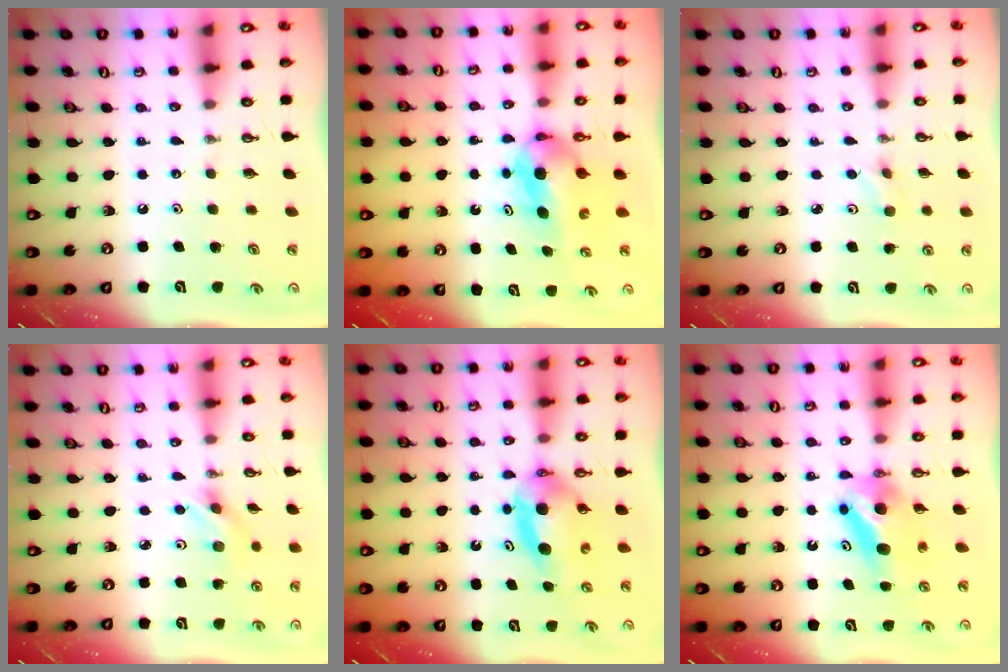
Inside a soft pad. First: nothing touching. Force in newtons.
{"total": 6.0, "press": 4.6, "slide": 3.8}
{"total": 2.5, "press": 2.4, "slide": 0.7}
{"total": 3.0, "press": 3.0, "slide": 0.4}
{"total": 7.3, "press": 4.9, "slide": 5.3}
{"total": 6.7, "press": 6.6, "slide": 1.3}